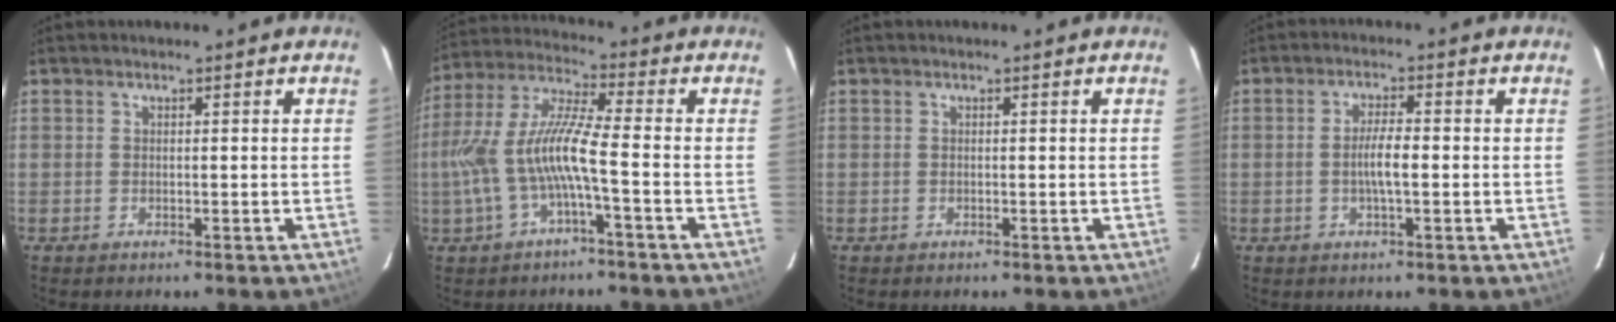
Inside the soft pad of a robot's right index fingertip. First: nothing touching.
{"total": 10.7, "force": [-2.9, 1.1, 10.2], "torque": [-0.219, 0.006, -0.050]}
{"total": 0.0}
{"total": 4.1, "force": [-0.7, 0.7, 4.0], "torque": [-0.073, 0.000, -0.010]}